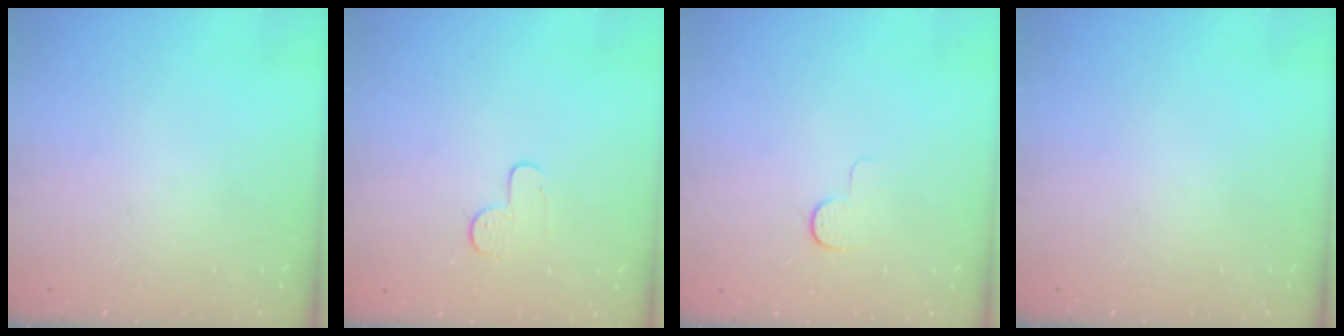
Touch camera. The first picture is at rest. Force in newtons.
{"total": 4.5, "press": 4.5, "slide": 0.5}
{"total": 5.0, "press": 4.9, "slide": 0.4}
{"total": 0.0}